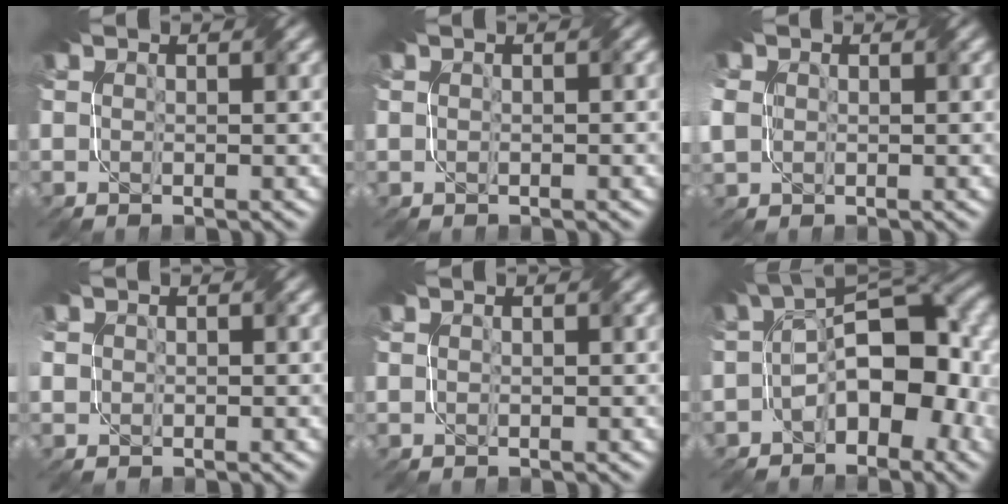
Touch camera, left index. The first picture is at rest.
{"total": 0.0}
{"total": 3.0, "force": [0.3, 2.5, 1.6], "torque": [-0.045, 0.004, 0.012]}
{"total": 1.7, "force": [-0.2, 1.5, 0.8], "torque": [0.003, -0.001, -0.003]}
{"total": 0.0}
{"total": 11.0, "force": [-3.0, 6.3, 8.5], "torque": [-0.099, 0.008, -0.055]}